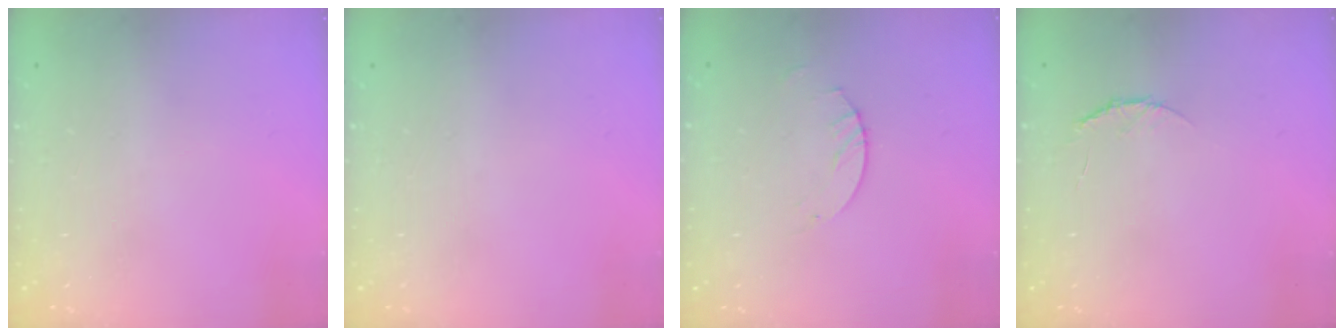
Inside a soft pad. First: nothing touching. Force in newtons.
{"total": 0.0}
{"total": 2.0, "press": 2.0, "slide": 0.2}
{"total": 3.7, "press": 3.6, "slide": 0.4}